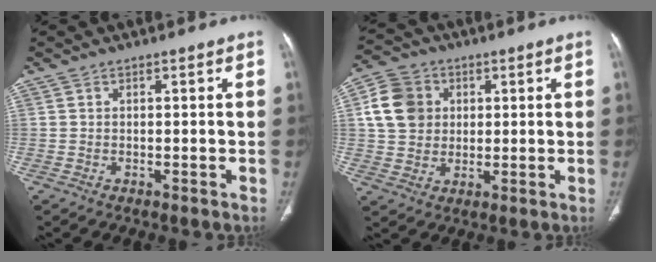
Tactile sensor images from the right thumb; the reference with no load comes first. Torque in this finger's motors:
{"motor_torque": [1.14, 0.99, 0.83, -0.69, -0.03]}